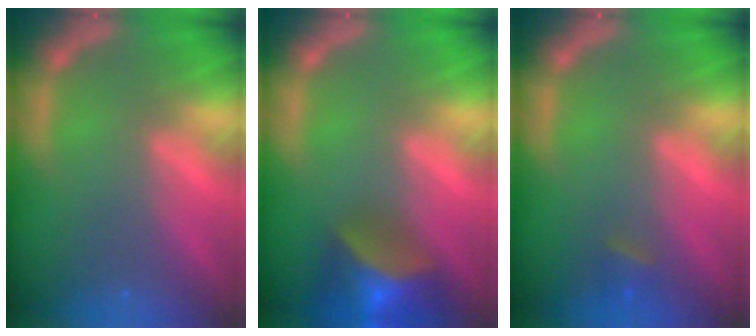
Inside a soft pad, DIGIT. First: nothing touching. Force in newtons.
{"total": 8.0}
{"total": 1.4}